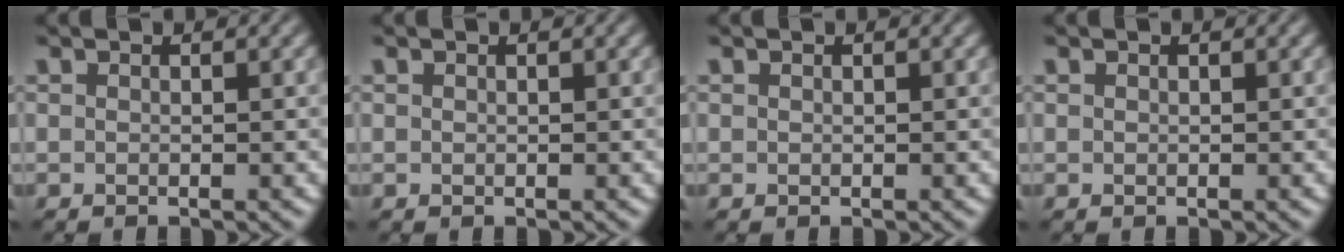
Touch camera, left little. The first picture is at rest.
{"total": 0.0}
{"total": 0.0}
{"total": 0.0}